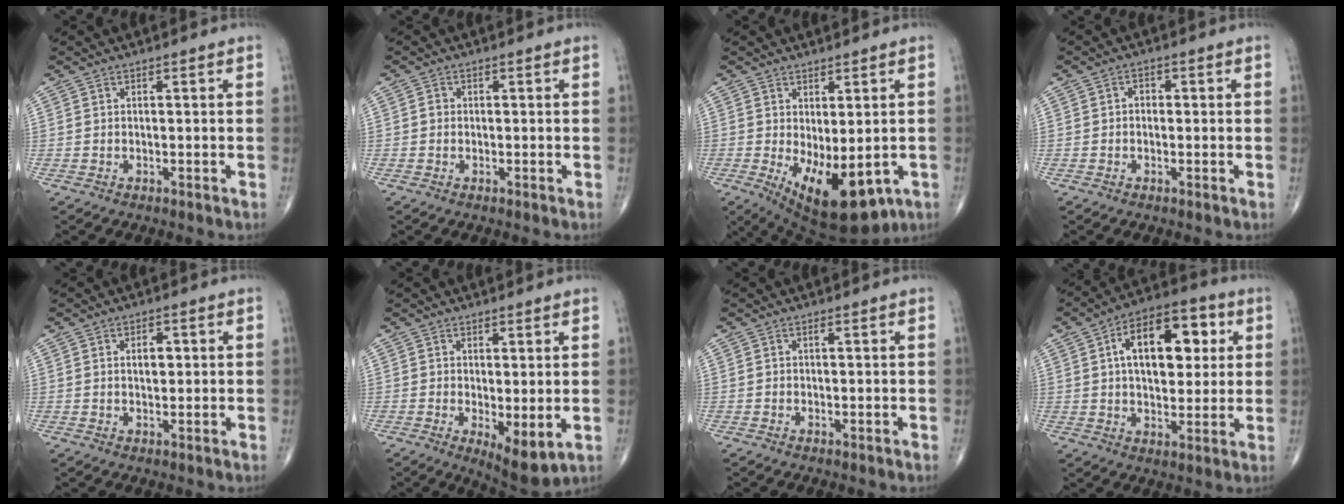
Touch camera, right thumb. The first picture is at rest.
{"total": 1.1, "force": [-0.1, 1.0, 0.4], "torque": [-0.002, 0.003, -0.004]}
{"total": 13.2, "force": [-3.5, 6.1, 11.1], "torque": [-0.165, -0.018, -0.029]}
{"total": 1.8, "force": [0.0, 1.4, 1.2], "torque": [-0.010, 0.010, -0.004]}
{"total": 3.1, "force": [0.7, 1.8, 2.4], "torque": [-0.030, -0.001, 0.010]}
{"total": 6.6, "force": [-0.8, 2.5, 6.1], "torque": [-0.090, -0.022, -0.006]}
{"total": 0.6, "force": [0.1, 0.2, 0.6], "torque": [-0.011, 0.001, 0.002]}
{"total": 16.8, "force": [4.2, 9.3, 13.3], "torque": [-0.172, 0.011, 0.062]}